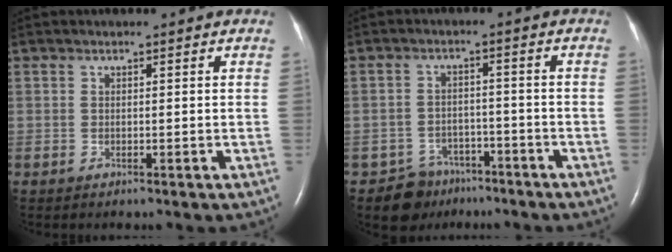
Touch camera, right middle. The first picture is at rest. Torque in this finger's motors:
{"motor_torque": [0.45, -0.43, 0.03, -0.01]}